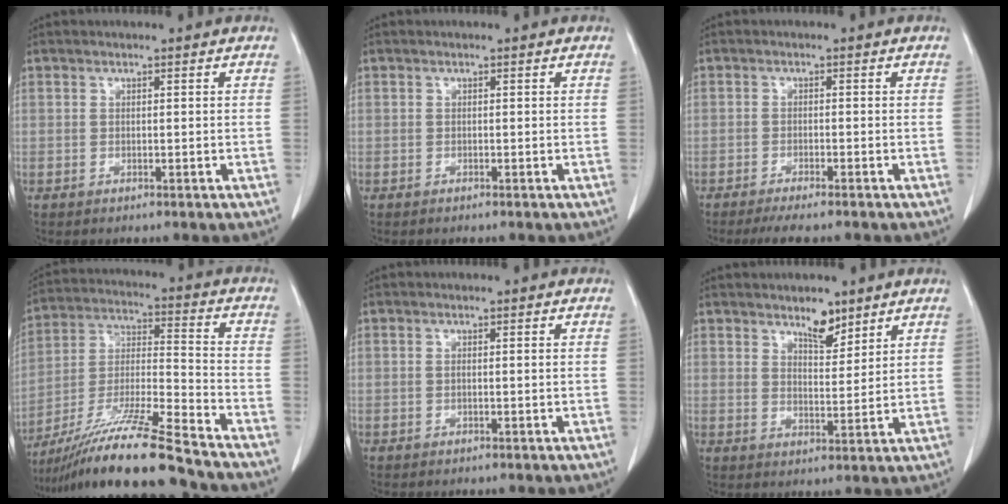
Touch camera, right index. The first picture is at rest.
{"total": 0.0}
{"total": 4.7, "force": [-4.0, 0.2, 2.5], "torque": [-0.033, -0.009, -0.063]}
{"total": 18.6, "force": [-15.2, -0.5, 10.8], "torque": [-0.223, -0.032, -0.278]}
{"total": 0.6, "force": [-0.1, -0.1, 0.6], "torque": [-0.012, -0.001, 0.001]}
{"total": 4.4, "force": [3.4, 1.6, 2.2], "torque": [-0.037, -0.006, 0.058]}